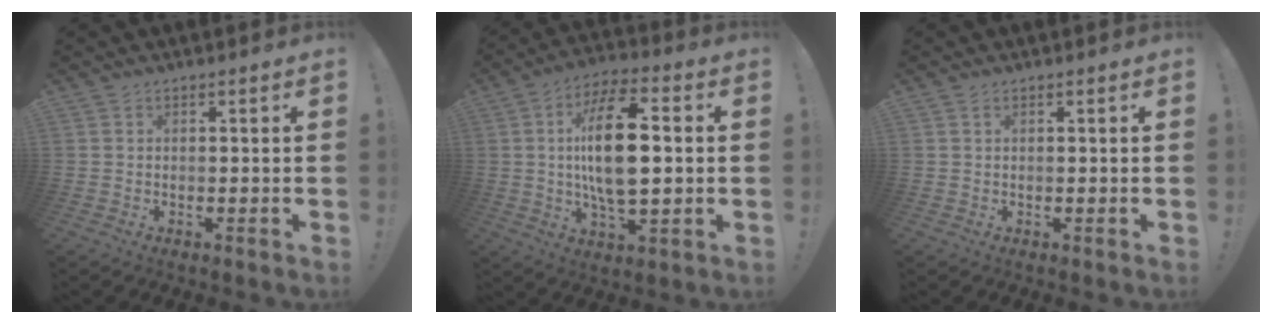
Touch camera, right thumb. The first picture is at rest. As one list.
[{"total": 18.7, "force": [1.6, 8.6, 16.6], "torque": [-0.289, 0.006, 0.018]}, {"total": 0.6, "force": [0.4, 0.3, 0.3], "torque": [-0.007, 0.000, 0.008]}]